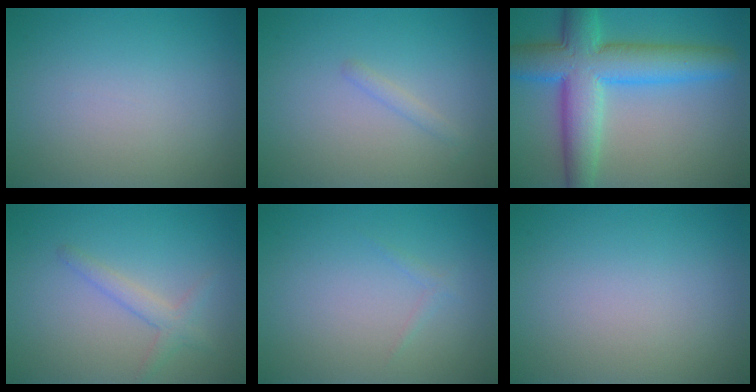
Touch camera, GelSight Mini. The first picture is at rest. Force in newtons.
{"total": 0.9, "press": 0.9, "slide": 0.0}
{"total": 9.3, "press": 9.3, "slide": 0.3}
{"total": 1.9, "press": 1.9, "slide": 0.1}
{"total": 0.6, "press": 0.6, "slide": 0.0}
{"total": 0.0}